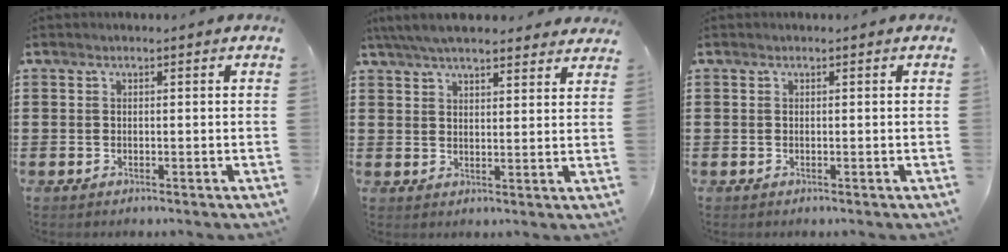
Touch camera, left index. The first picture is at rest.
{"total": 6.0, "force": [5.5, 1.2, 2.0], "torque": [-0.056, -0.009, 0.103]}
{"total": 0.0}